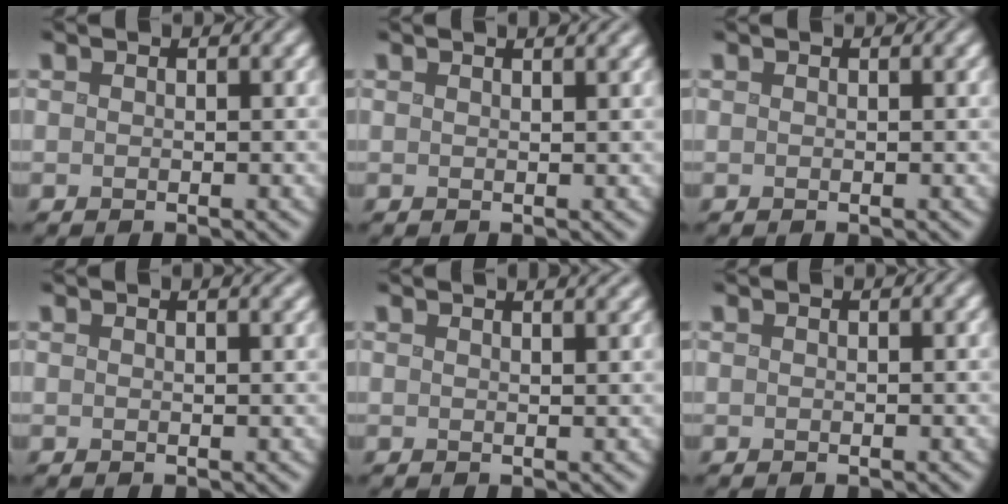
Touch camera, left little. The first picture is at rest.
{"total": 1.8, "force": [1.4, 0.6, 1.0], "torque": [-0.006, 0.003, 0.007]}
{"total": 0.0}
{"total": 1.6, "force": [1.1, 0.5, 0.9], "torque": [-0.006, 0.002, 0.008]}
{"total": 3.4, "force": [2.6, 1.4, 1.9], "torque": [0.004, 0.021, -0.001]}
{"total": 0.0}